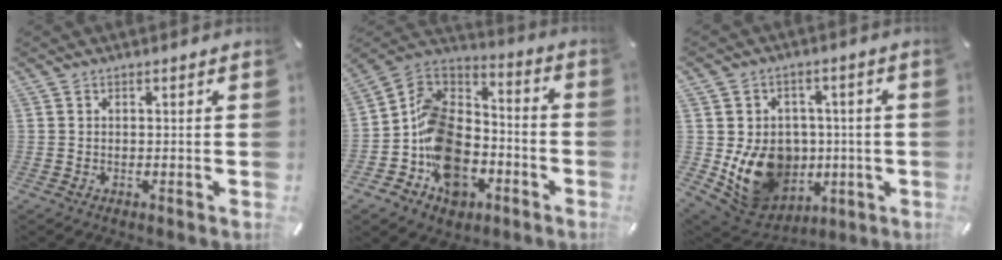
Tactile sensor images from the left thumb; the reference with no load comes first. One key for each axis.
{"total": 16.0, "fx": -6.9, "fy": 11.8, "fz": 8.3, "tx": -0.180, "ty": 0.032, "tz": -0.123}
{"total": 15.2, "fx": -2.0, "fy": 13.2, "fz": 7.2, "tx": -0.125, "ty": -0.003, "tz": -0.018}